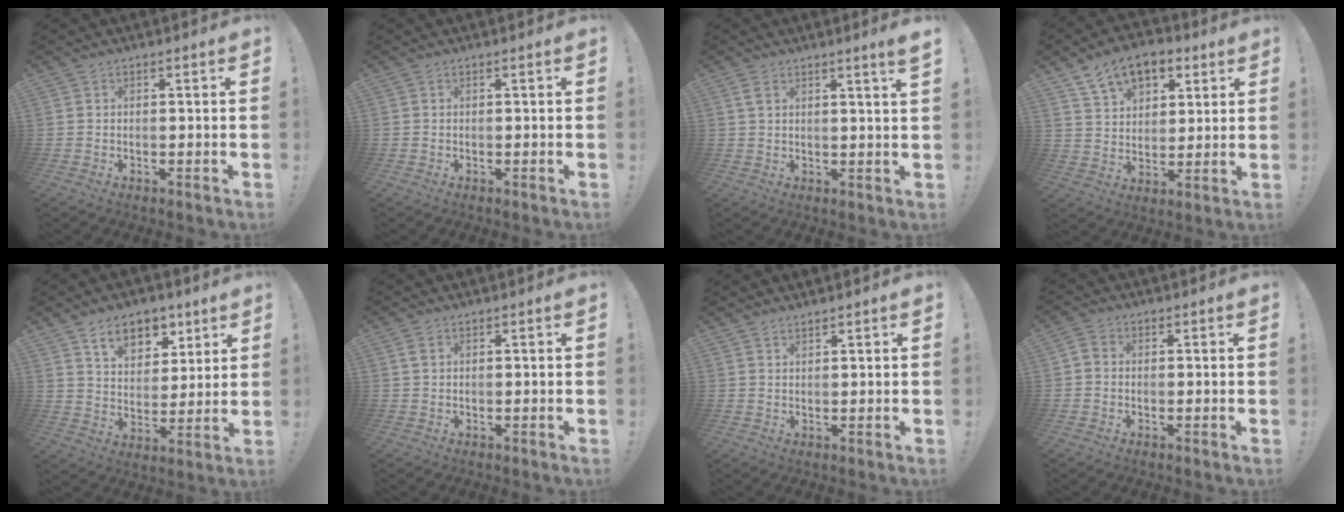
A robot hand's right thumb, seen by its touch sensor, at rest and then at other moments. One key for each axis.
{"total": 0.0}
{"total": 3.9, "fx": 2.6, "fy": -0.2, "fz": 2.9, "tx": -0.035, "ty": -0.018, "tz": 0.039}
{"total": 12.7, "fx": 7.4, "fy": 8.1, "fz": 6.4, "tx": -0.105, "ty": -0.032, "tz": 0.142}
{"total": 11.8, "fx": 7.4, "fy": 7.4, "fz": 5.5, "tx": -0.078, "ty": -0.037, "tz": 0.137}
{"total": 1.6, "fx": 0.8, "fy": 0.8, "fz": 1.1, "tx": -0.015, "ty": -0.001, "tz": 0.014}
{"total": 1.5, "fx": 1.4, "fy": 0.1, "fz": 0.4, "tx": -0.004, "ty": -0.008, "tz": 0.025}
{"total": 2.1, "fx": -0.3, "fy": 1.5, "fz": 1.4, "tx": -0.029, "ty": 0.009, "tz": -0.004}